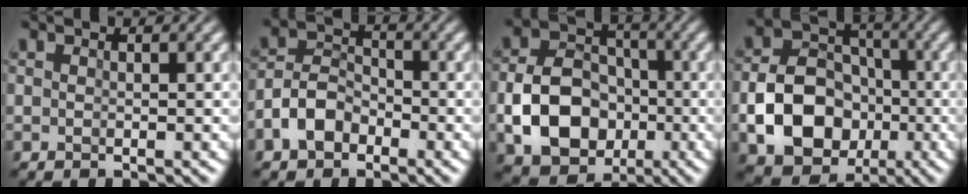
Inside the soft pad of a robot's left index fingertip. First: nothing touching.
{"total": 4.0, "force": [-2.3, 2.5, 2.1], "torque": [-0.044, 0.008, -0.047]}
{"total": 8.4, "force": [-2.5, 6.2, 5.1], "torque": [-0.088, 0.000, -0.042]}
{"total": 9.5, "force": [-3.0, 7.1, 5.7], "torque": [-0.099, -0.006, -0.051]}